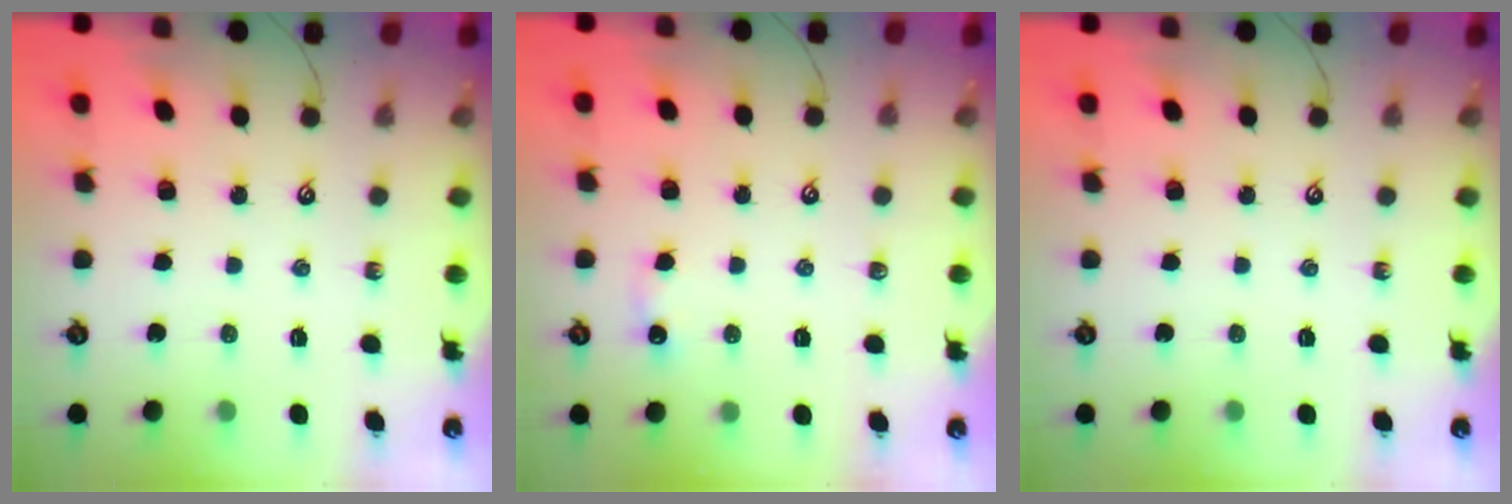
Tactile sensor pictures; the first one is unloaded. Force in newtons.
{"total": 3.6, "press": 3.6, "slide": 0.5}
{"total": 0.0}